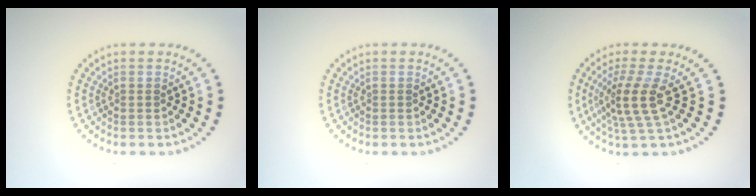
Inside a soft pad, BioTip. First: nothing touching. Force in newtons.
{"total": 0.0}
{"total": 3.6, "press": 2.7, "slide": 2.5}